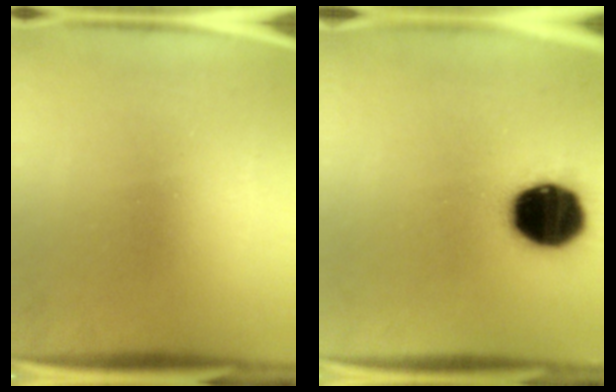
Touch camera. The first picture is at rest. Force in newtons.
{"total": 20.0}